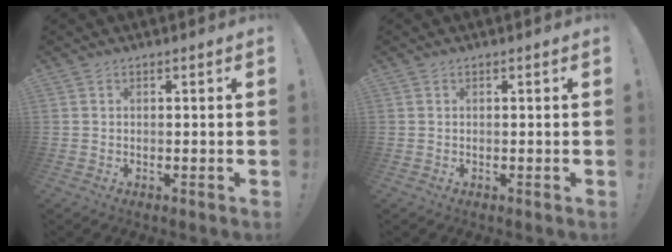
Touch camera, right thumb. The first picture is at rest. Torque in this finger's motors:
{"motor_torque": [0.00, 0.00, 0.00, 0.00, 0.00]}